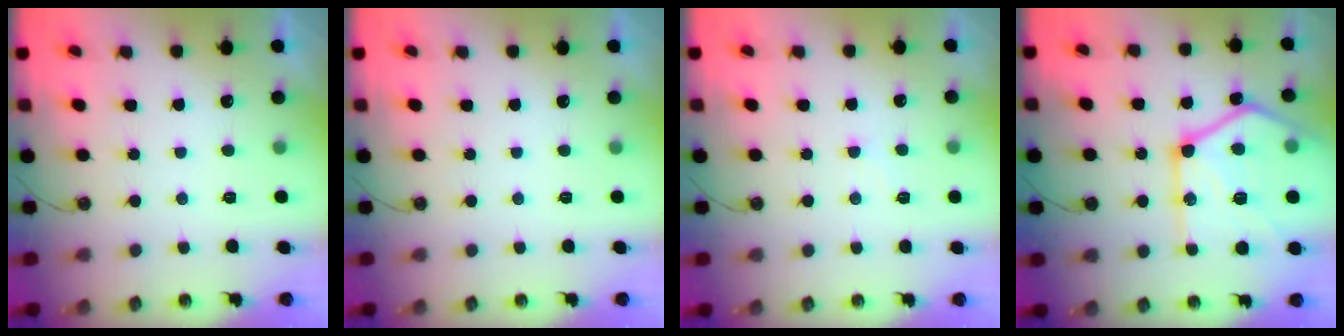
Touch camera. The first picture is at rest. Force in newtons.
{"total": 0.0}
{"total": 4.1, "press": 4.0, "slide": 0.6}
{"total": 26.3, "press": 26.2, "slide": 2.8}